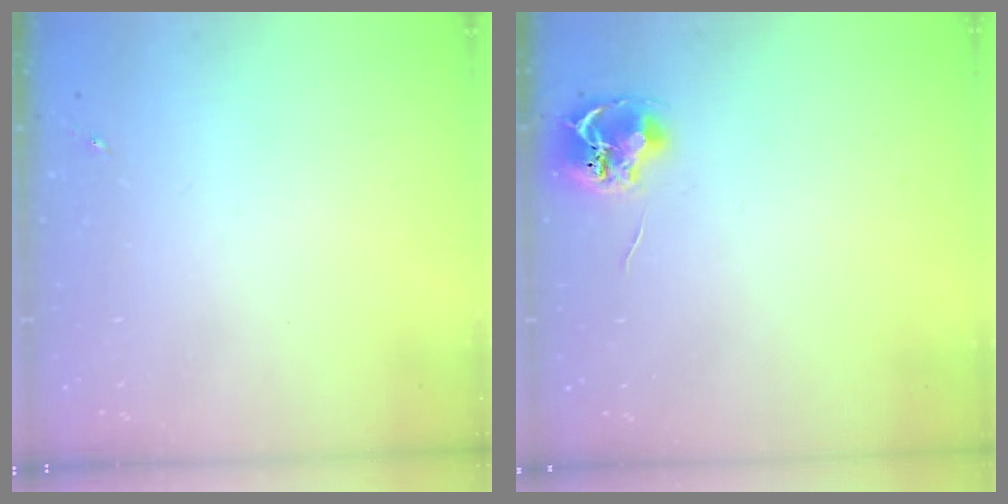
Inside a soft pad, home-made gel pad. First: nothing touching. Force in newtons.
{"total": 7.6, "press": 7.5, "slide": 0.6}